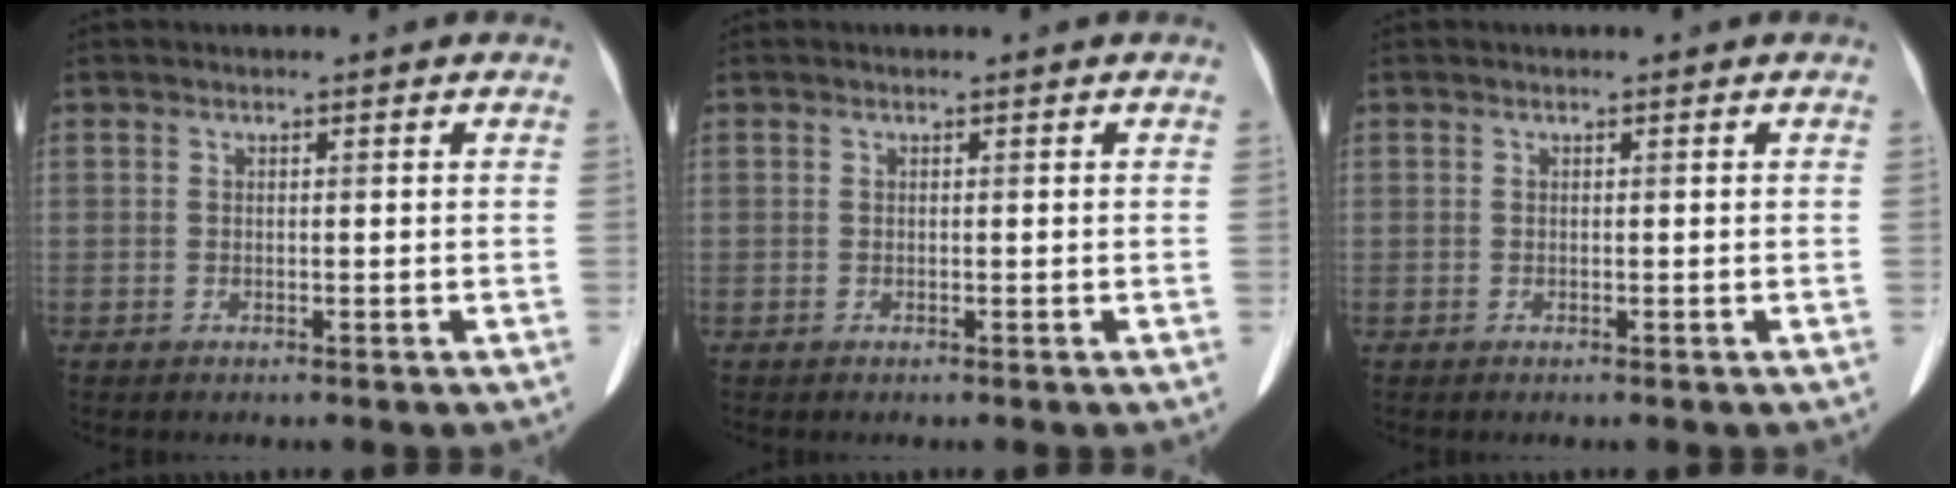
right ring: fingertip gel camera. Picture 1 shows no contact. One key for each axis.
{"total": 0.0}
{"total": 0.0}